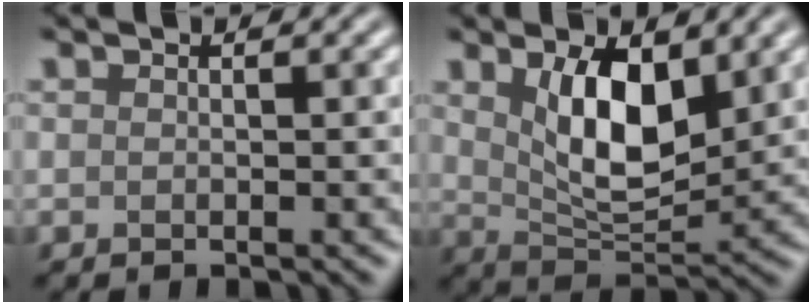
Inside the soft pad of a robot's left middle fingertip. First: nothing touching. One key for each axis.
{"total": 6.6, "fx": 2.3, "fy": 3.1, "fz": 5.4, "tx": -0.102, "ty": -0.008, "tz": 0.045}